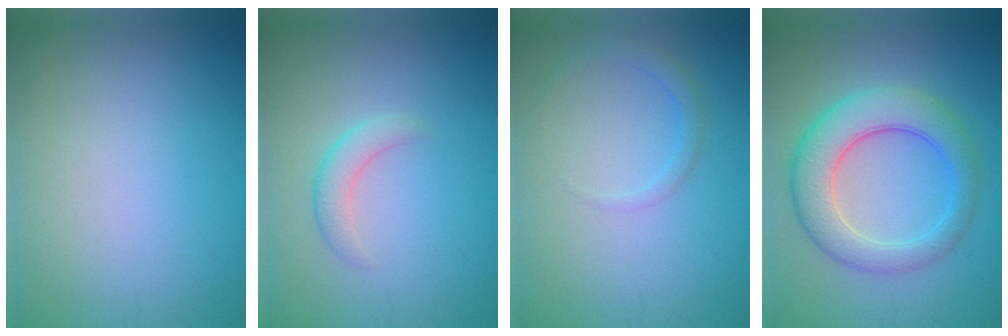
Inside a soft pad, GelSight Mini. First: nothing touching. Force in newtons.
{"total": 1.9, "press": 1.9, "slide": 0.1}
{"total": 1.5, "press": 1.5, "slide": 0.2}
{"total": 6.5, "press": 6.5, "slide": 0.1}